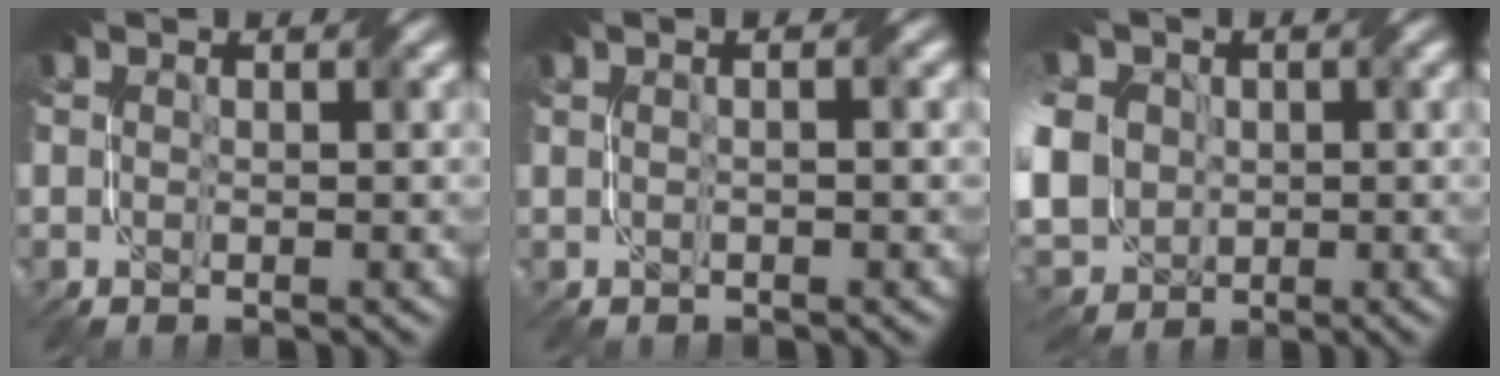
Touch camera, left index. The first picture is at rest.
{"total": 2.4, "force": [1.0, 1.1, 1.9], "torque": [-0.006, 0.012, -0.009]}
{"total": 12.1, "force": [0.9, 10.1, 6.5], "torque": [-0.159, 0.006, -0.019]}